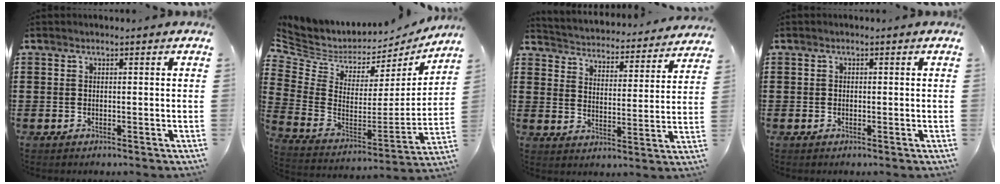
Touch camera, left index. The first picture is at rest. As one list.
[{"total": 4.1, "force": [3.2, 2.4, 0.7], "torque": [-0.043, -0.041, 0.054]}, {"total": 3.3, "force": [3.2, 0.0, -0.4], "torque": [-0.016, -0.034, 0.048]}, {"total": 0.5, "force": [-0.3, 0.5, 0.0], "torque": [-0.002, 0.001, -0.006]}]